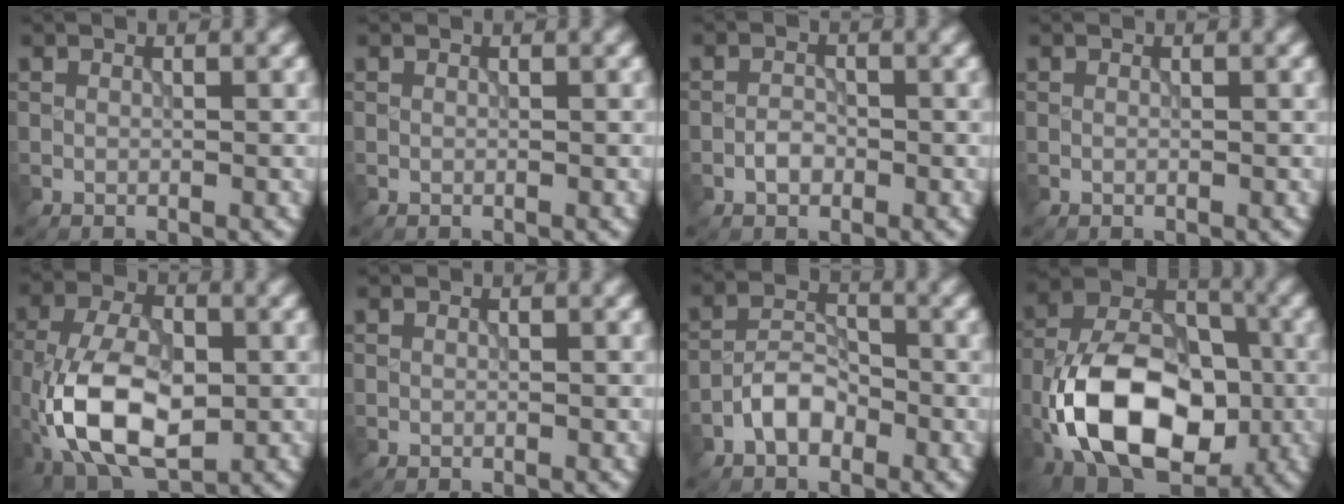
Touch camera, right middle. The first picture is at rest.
{"total": 0.0}
{"total": 1.5, "force": [-0.7, 1.0, 1.0], "torque": [-0.016, 0.003, -0.016]}
{"total": 0.0}
{"total": 11.0, "force": [-2.8, 6.1, 8.6], "torque": [-0.173, -0.004, -0.063]}
{"total": 0.0}
{"total": 3.4, "force": [-1.9, 1.9, 2.1], "torque": [-0.036, 0.010, -0.039]}
{"total": 14.9, "force": [-4.6, 9.2, 10.8], "torque": [-0.193, -0.004, -0.096]}